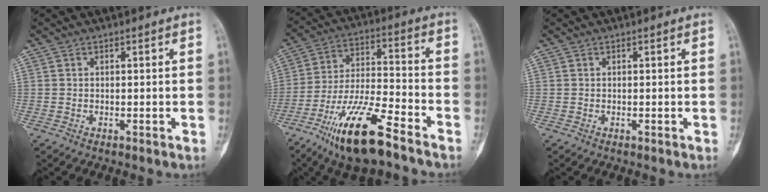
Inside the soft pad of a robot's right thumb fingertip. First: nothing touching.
{"total": 17.0, "force": [-11.0, 4.1, 12.3], "torque": [-0.238, 0.056, -0.198]}
{"total": 0.0}